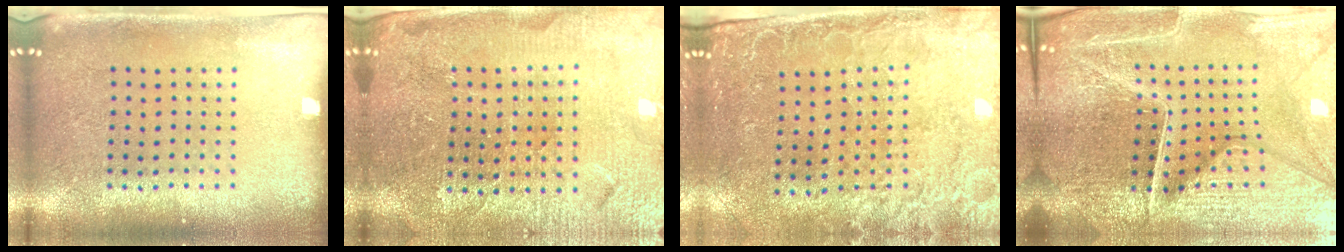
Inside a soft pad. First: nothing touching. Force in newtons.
{"total": 4.3, "press": 4.1, "slide": 1.3}
{"total": 2.7, "press": 2.4, "slide": 1.2}
{"total": 5.8, "press": 5.4, "slide": 2.1}